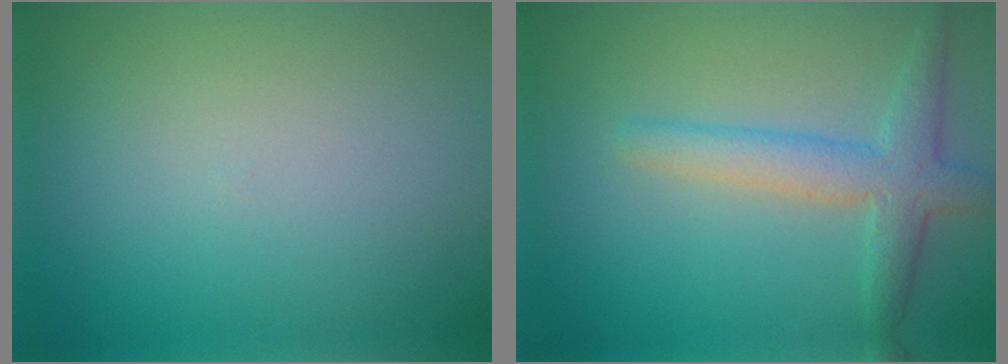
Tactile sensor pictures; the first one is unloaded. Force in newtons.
{"total": 3.9, "press": 3.9, "slide": 0.1}